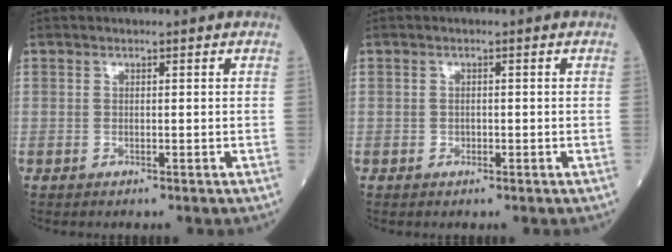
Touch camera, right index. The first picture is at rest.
{"total": 0.6, "force": [-0.3, 0.5, 0.2], "torque": [-0.004, 0.003, -0.005]}